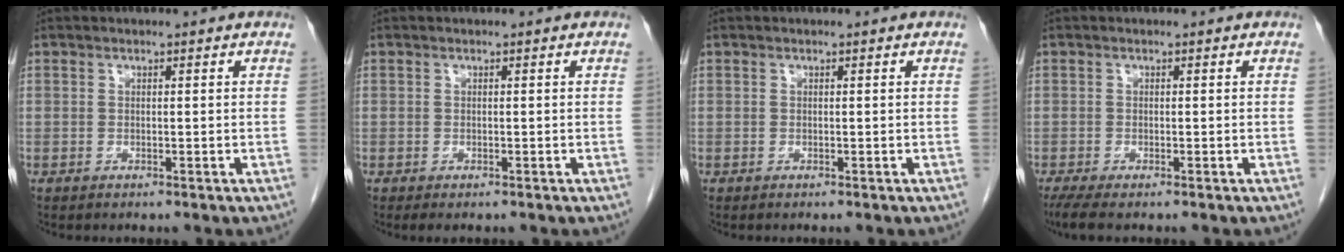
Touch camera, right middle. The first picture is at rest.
{"total": 1.2, "force": [-0.9, 0.5, 0.7], "torque": [-0.007, -0.001, -0.010]}
{"total": 0.0}
{"total": 3.3, "force": [-2.5, 0.2, 2.1], "torque": [-0.039, -0.011, -0.044]}